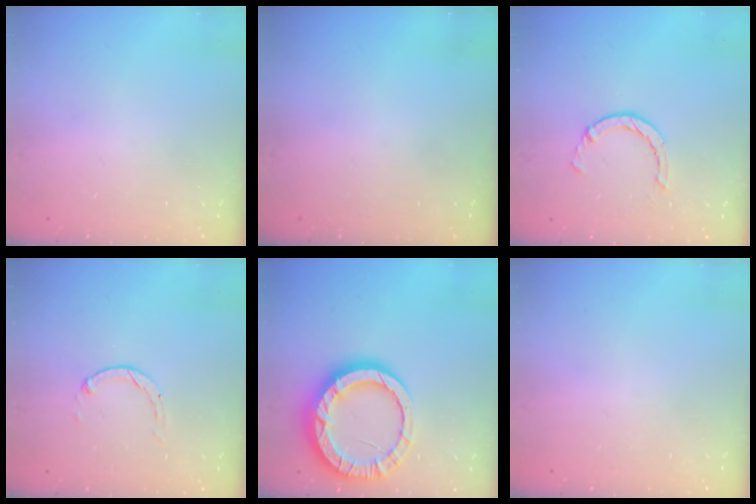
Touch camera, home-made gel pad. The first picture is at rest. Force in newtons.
{"total": 0.0}
{"total": 2.9, "press": 2.8, "slide": 0.4}
{"total": 0.7, "press": 0.6, "slide": 0.2}
{"total": 17.0, "press": 16.9, "slide": 1.6}
{"total": 2.6, "press": 2.6, "slide": 0.2}